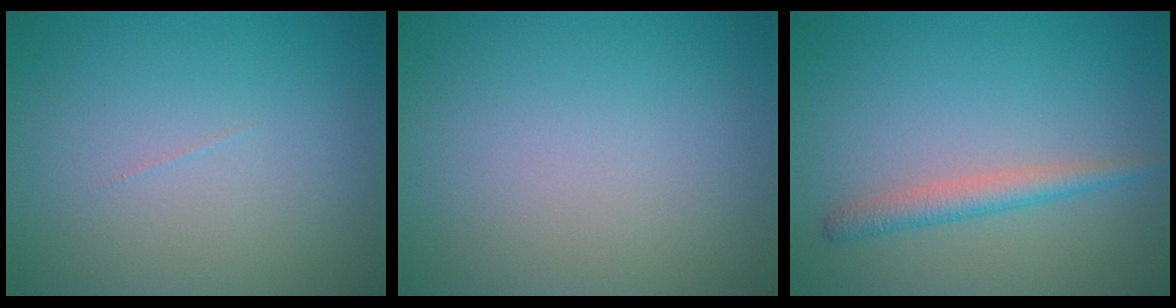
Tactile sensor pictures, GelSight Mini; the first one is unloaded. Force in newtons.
{"total": 0.0}
{"total": 2.2, "press": 2.2, "slide": 0.1}